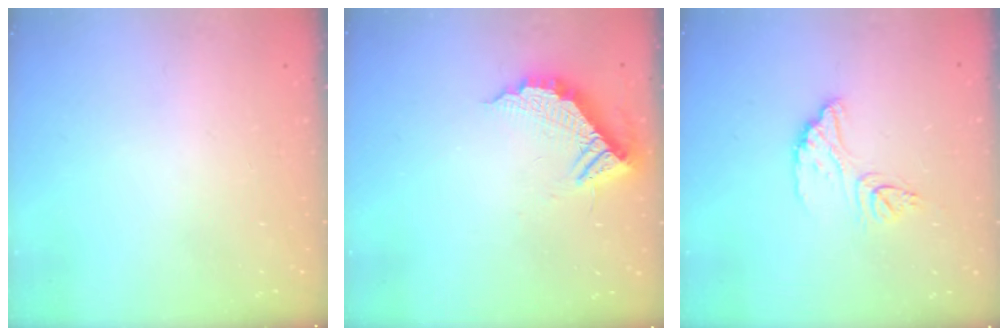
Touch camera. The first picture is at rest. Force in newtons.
{"total": 12.0, "press": 12.0, "slide": 0.8}
{"total": 11.2, "press": 11.2, "slide": 0.9}